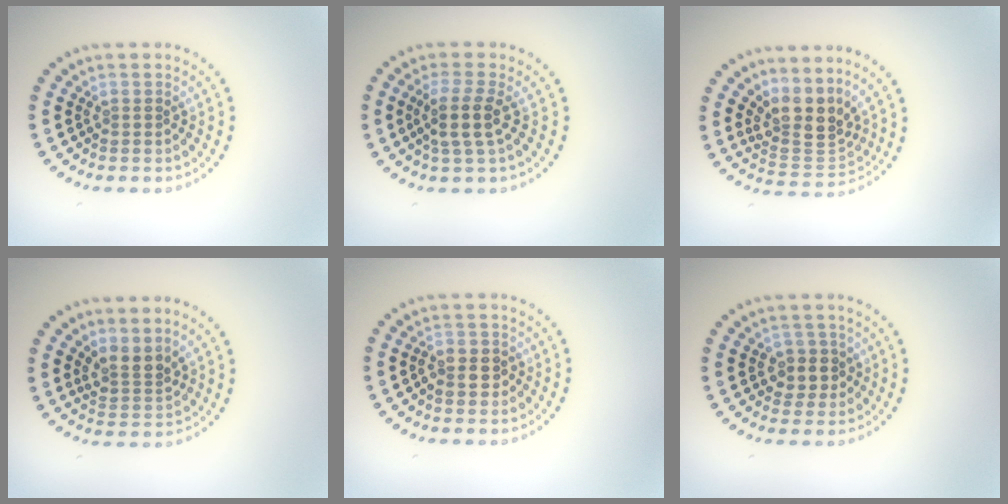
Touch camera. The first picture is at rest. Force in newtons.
{"total": 2.7, "press": 2.3, "slide": 1.5}
{"total": 4.0, "press": 2.9, "slide": 2.7}
{"total": 2.5, "press": 1.8, "slide": 1.7}
{"total": 1.9, "press": 1.9, "slide": 0.5}
{"total": 2.3, "press": 2.2, "slide": 0.9}